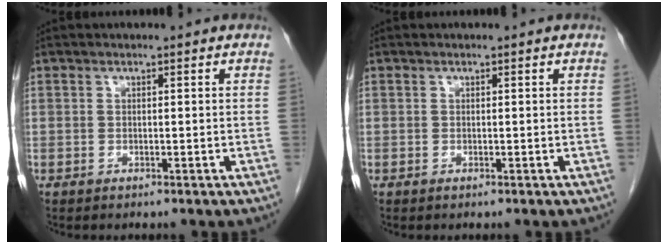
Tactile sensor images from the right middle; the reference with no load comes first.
{"total": 0.0}